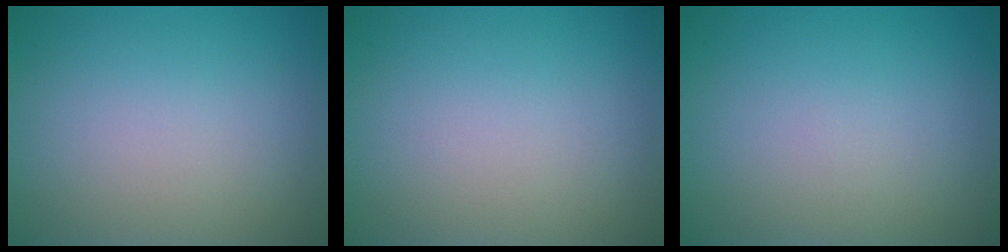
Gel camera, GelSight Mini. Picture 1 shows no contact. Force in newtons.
{"total": 0.0}
{"total": 0.0}